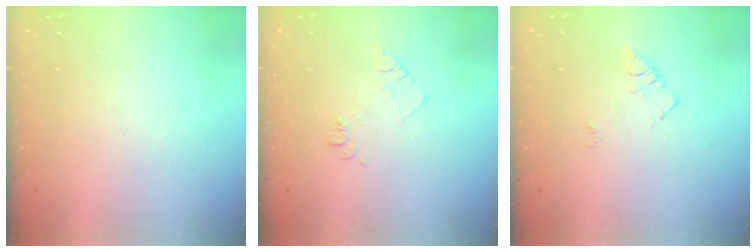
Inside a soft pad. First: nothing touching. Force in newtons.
{"total": 5.5, "press": 5.4, "slide": 0.7}
{"total": 5.1, "press": 5.1, "slide": 0.6}